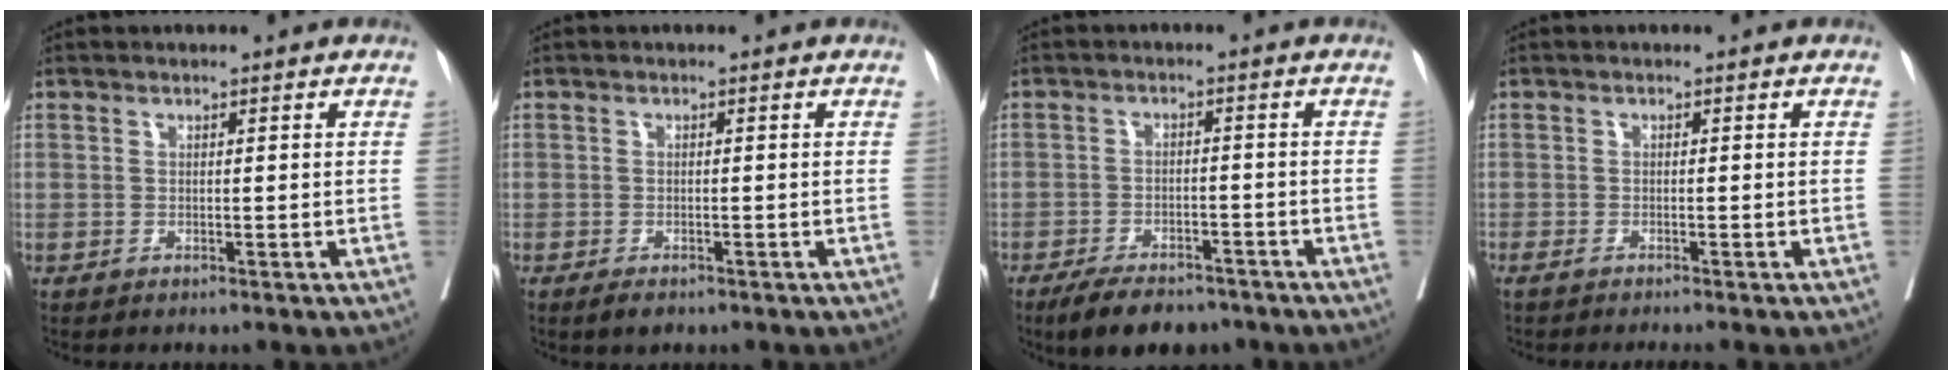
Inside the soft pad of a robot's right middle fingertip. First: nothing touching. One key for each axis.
{"total": 2.1, "fx": -1.4, "fy": 0.8, "fz": 1.3, "tx": -0.024, "ty": -0.005, "tz": -0.019}
{"total": 8.9, "fx": -7.1, "fy": 3.4, "fz": 4.3, "tx": -0.065, "ty": -0.005, "tz": -0.109}
{"total": 2.3, "fx": -2.0, "fy": -0.1, "fz": 1.1, "tx": -0.014, "ty": -0.003, "tz": -0.031}